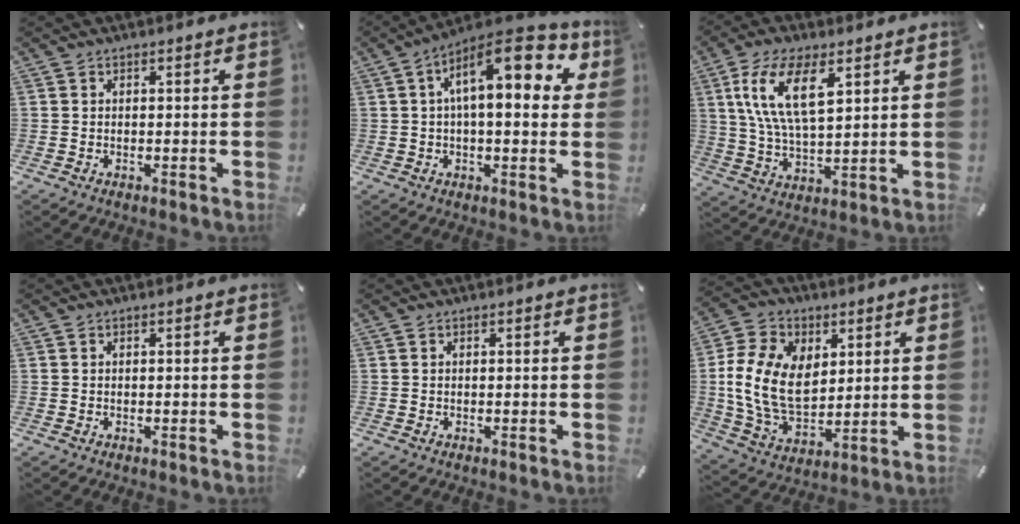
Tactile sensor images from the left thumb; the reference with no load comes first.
{"total": 16.7, "force": [5.2, 7.2, 14.1], "torque": [-0.216, -0.019, 0.080]}
{"total": 13.7, "force": [6.3, 5.9, 10.6], "torque": [-0.244, -0.003, 0.109]}
{"total": 0.0}
{"total": 0.0}
{"total": 15.8, "force": [2.5, 11.6, 10.5], "torque": [-0.231, 0.004, 0.047]}